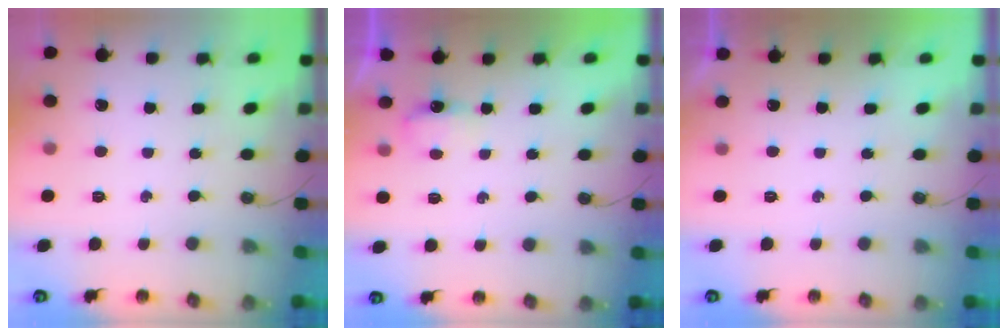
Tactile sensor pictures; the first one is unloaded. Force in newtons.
{"total": 3.5, "press": 3.4, "slide": 0.7}
{"total": 0.0}